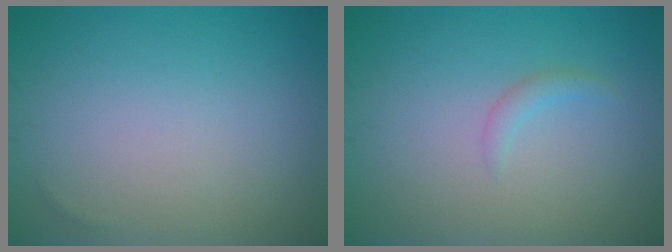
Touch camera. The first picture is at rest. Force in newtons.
{"total": 1.0, "press": 1.0, "slide": 0.0}